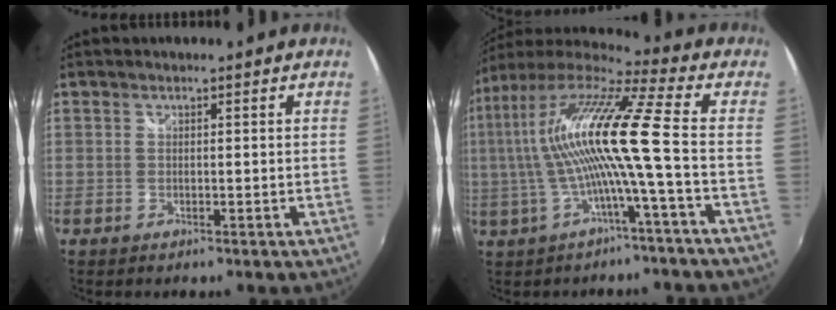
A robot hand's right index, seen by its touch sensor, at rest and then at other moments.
{"total": 15.5, "force": [-1.5, -0.8, 15.4], "torque": [-0.267, 0.001, -0.028]}